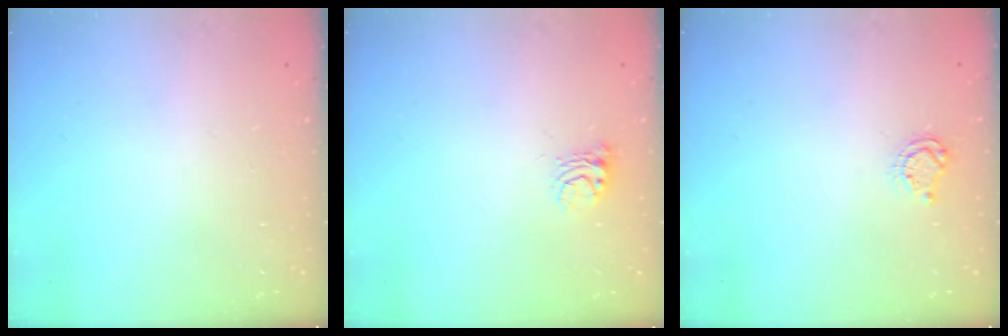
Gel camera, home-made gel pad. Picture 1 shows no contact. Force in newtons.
{"total": 5.3, "press": 5.3, "slide": 0.3}
{"total": 4.0, "press": 4.0, "slide": 0.5}